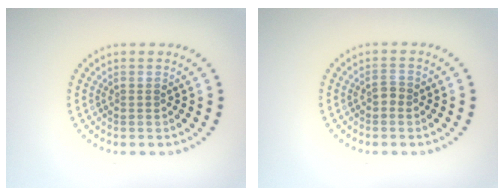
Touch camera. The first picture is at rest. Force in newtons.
{"total": 0.8, "press": 0.8, "slide": 0.2}